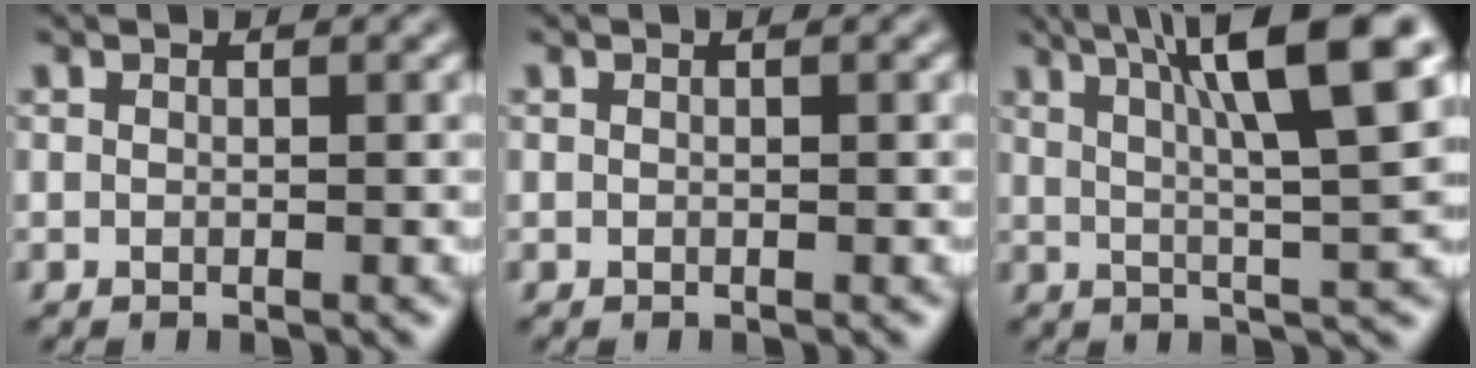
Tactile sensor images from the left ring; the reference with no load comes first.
{"total": 0.0}
{"total": 11.0, "force": [5.0, 2.0, 9.6], "torque": [-0.124, 0.021, 0.077]}